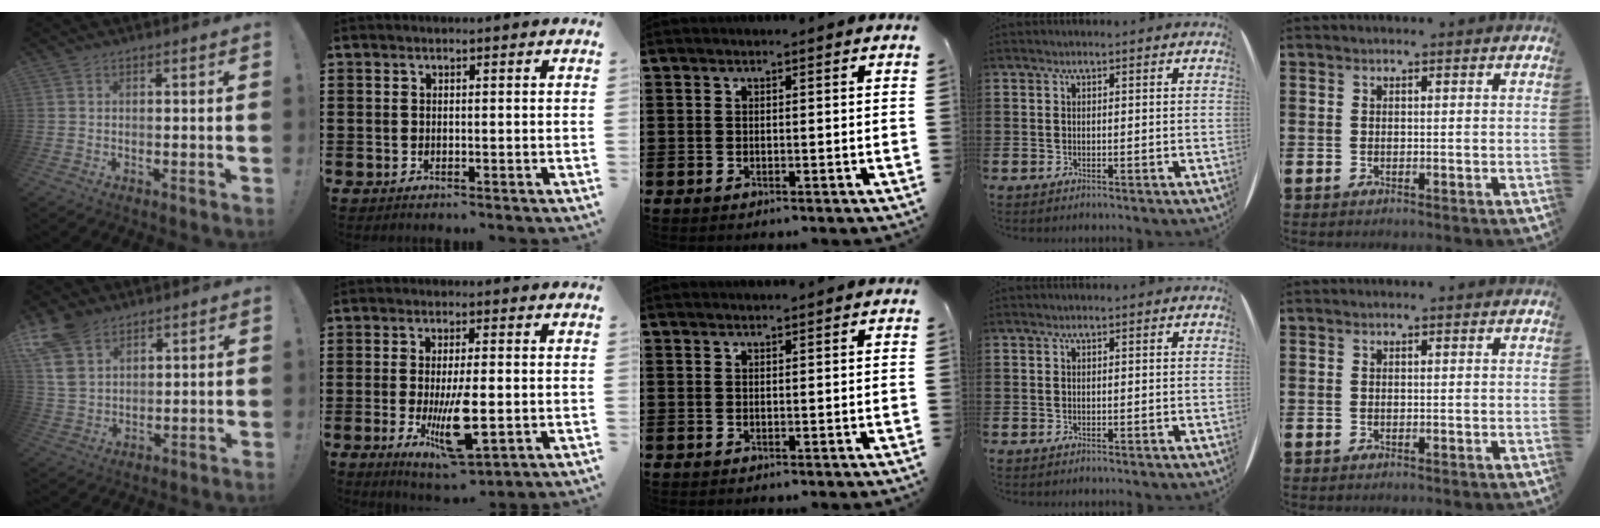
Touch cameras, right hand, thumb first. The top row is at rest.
{"thumb": {"total": 11.1, "force": [7.3, 6.7, 5.0], "torque": [-0.099, -0.034, 0.146]}, "index": {"total": 9.0, "force": [-2.0, 2.5, 8.5], "torque": [-0.171, -0.018, -0.033]}, "middle": {"total": 0.7, "force": [0.7, -0.1, 0.0], "torque": [-0.001, -0.003, 0.013]}}